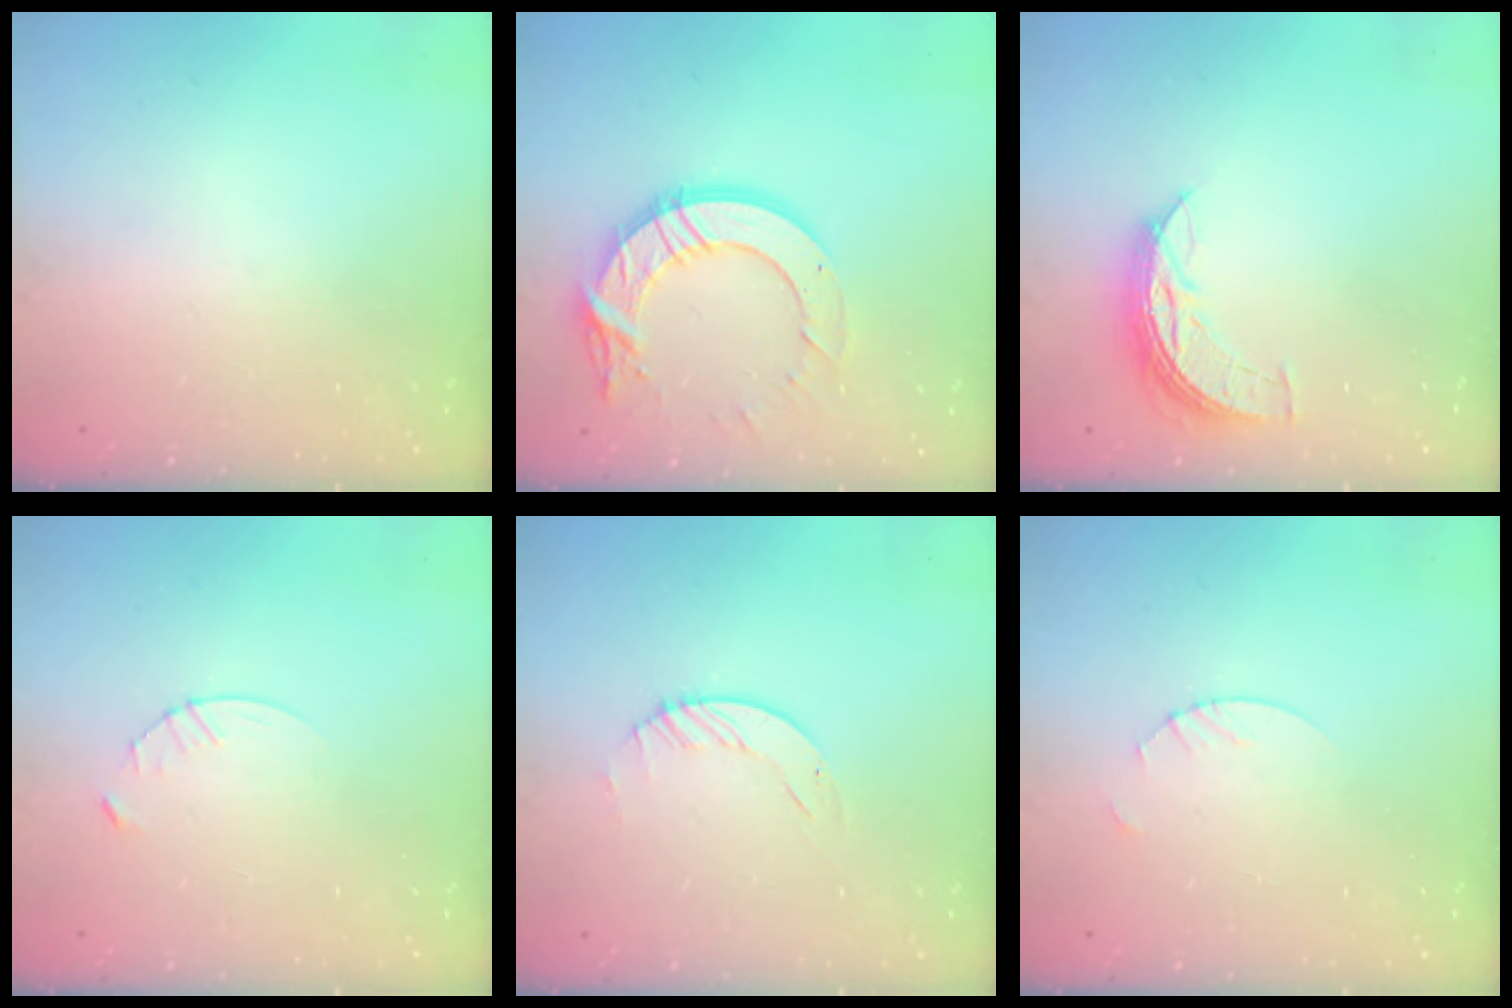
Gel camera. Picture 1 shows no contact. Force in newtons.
{"total": 15.4, "press": 15.3, "slide": 1.3}
{"total": 6.9, "press": 6.9, "slide": 0.3}
{"total": 3.3, "press": 3.2, "slide": 0.4}
{"total": 1.2, "press": 1.2, "slide": 0.2}
{"total": 1.9, "press": 1.9, "slide": 0.2}